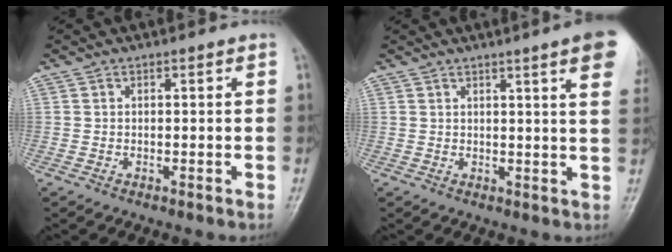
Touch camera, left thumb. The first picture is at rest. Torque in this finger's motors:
{"motor_torque": [2.15, 1.52, 1.55, -0.97, 0.08]}